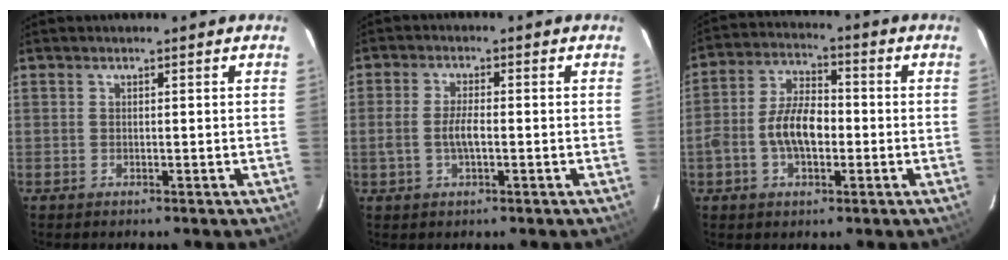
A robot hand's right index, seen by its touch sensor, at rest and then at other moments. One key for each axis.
{"total": 4.0, "fx": -0.8, "fy": 1.3, "fz": 3.7, "tx": -0.075, "ty": 0.001, "tz": -0.016}
{"total": 9.0, "fx": -1.9, "fy": 4.8, "fz": 7.3, "tx": -0.146, "ty": 0.015, "tz": -0.035}